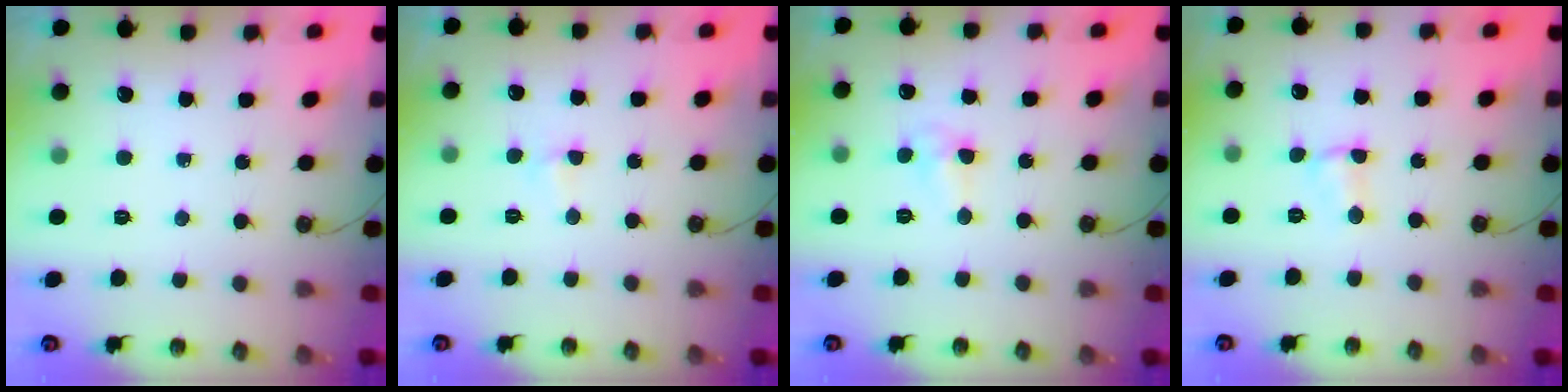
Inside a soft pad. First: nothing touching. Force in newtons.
{"total": 3.0, "press": 2.9, "slide": 0.5}
{"total": 5.5, "press": 5.5, "slide": 0.7}
{"total": 2.6, "press": 2.6, "slide": 0.4}